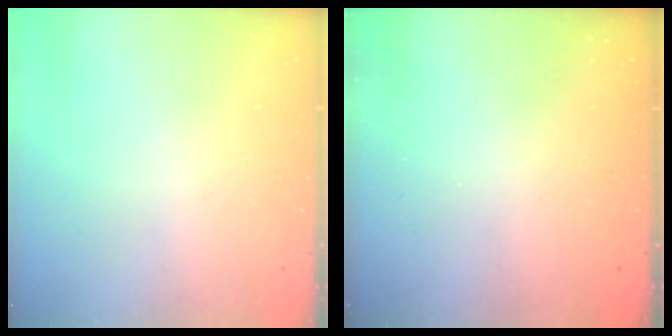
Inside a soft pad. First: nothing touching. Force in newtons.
{"total": 2.6, "press": 2.5, "slide": 0.9}